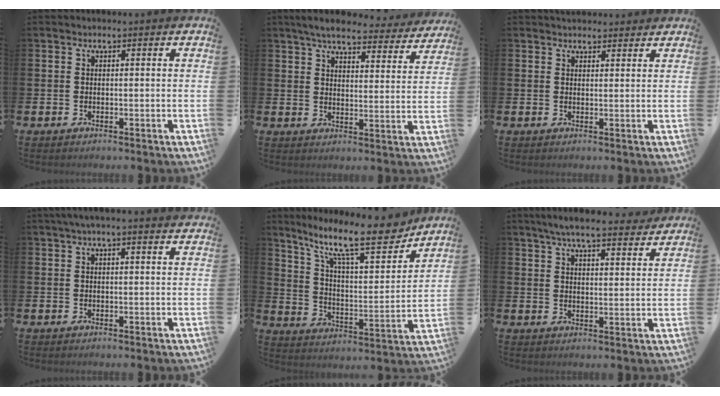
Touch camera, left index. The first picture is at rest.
{"total": 6.0, "force": [5.6, 0.9, 2.1], "torque": [-0.051, -0.029, 0.094]}
{"total": 2.5, "force": [2.4, 0.7, -0.1], "torque": [0.006, -0.009, 0.042]}
{"total": 2.0, "force": [1.4, 0.1, 1.4], "torque": [-0.029, 0.004, 0.025]}
{"total": 14.8, "force": [11.7, 3.4, 8.4], "torque": [-0.167, -0.069, 0.196]}
{"total": 6.6, "force": [6.2, 0.8, 2.3], "torque": [-0.053, -0.028, 0.109]}